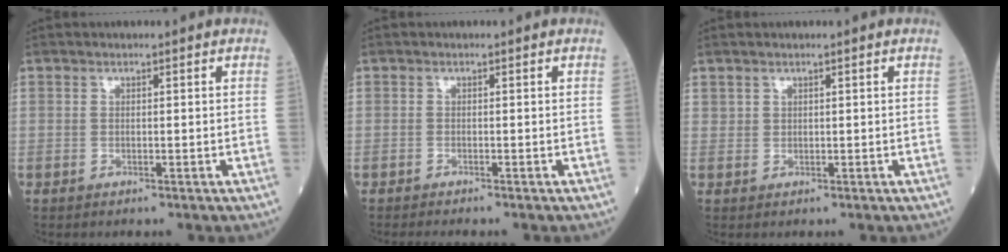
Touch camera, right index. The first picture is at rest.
{"total": 2.6, "force": [-2.3, -0.2, 1.3], "torque": [-0.012, -0.002, -0.033]}
{"total": 0.6, "force": [0.4, 0.4, 0.0], "torque": [0.006, 0.000, 0.006]}